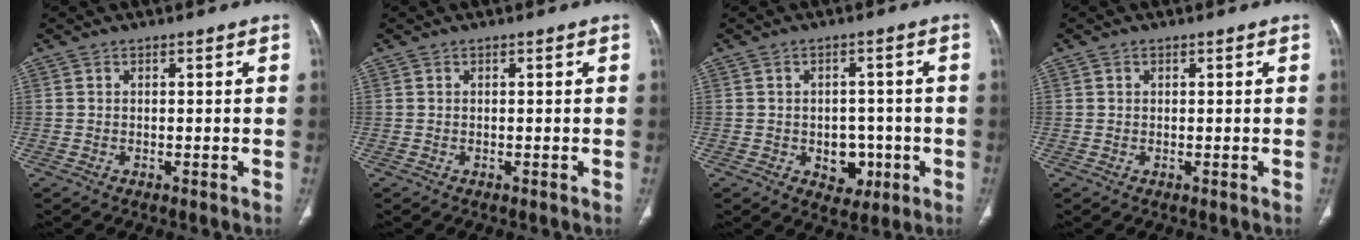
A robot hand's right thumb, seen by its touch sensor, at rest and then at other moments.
{"total": 0.0}
{"total": 6.3, "force": [-1.6, 4.8, 3.7], "torque": [-0.016, 0.012, -0.011]}
{"total": 0.6, "force": [0.2, 0.5, 0.2], "torque": [-0.002, 0.000, 0.004]}